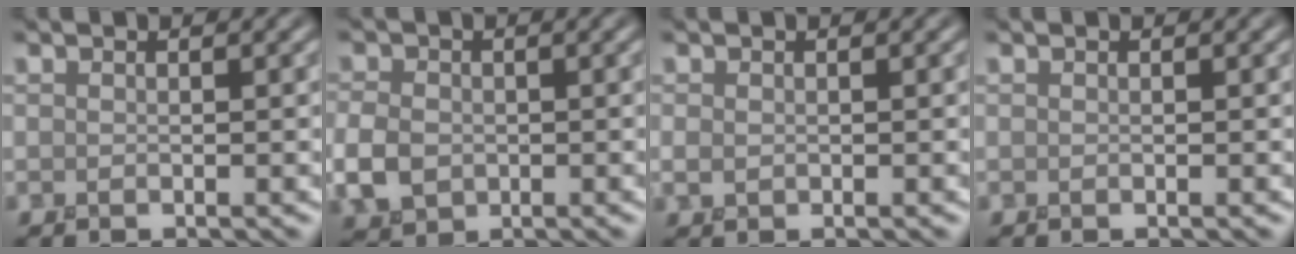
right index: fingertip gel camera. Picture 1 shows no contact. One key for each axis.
{"total": 3.4, "fx": -0.7, "fy": 2.7, "fz": 2.0, "tx": -0.048, "ty": 0.001, "tz": -0.018}
{"total": 0.8, "fx": 0.1, "fy": 0.7, "fz": 0.4, "tx": -0.010, "ty": 0.002, "tz": 0.000}
{"total": 0.0}